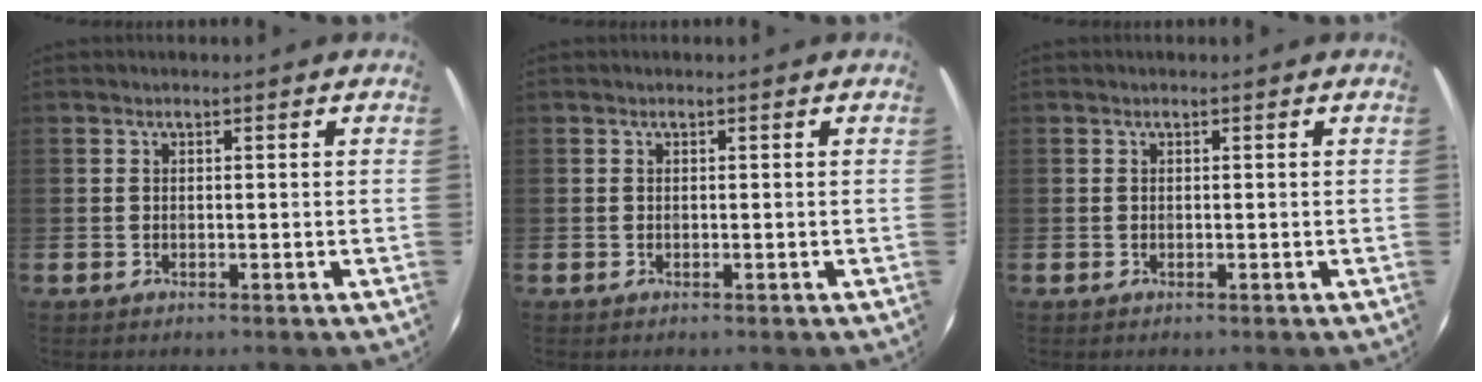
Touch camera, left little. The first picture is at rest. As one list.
[{"total": 0.0}, {"total": 0.0}]